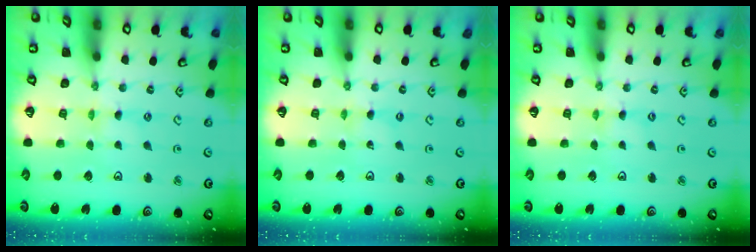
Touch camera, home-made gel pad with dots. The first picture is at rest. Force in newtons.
{"total": 0.0}
{"total": 0.0}